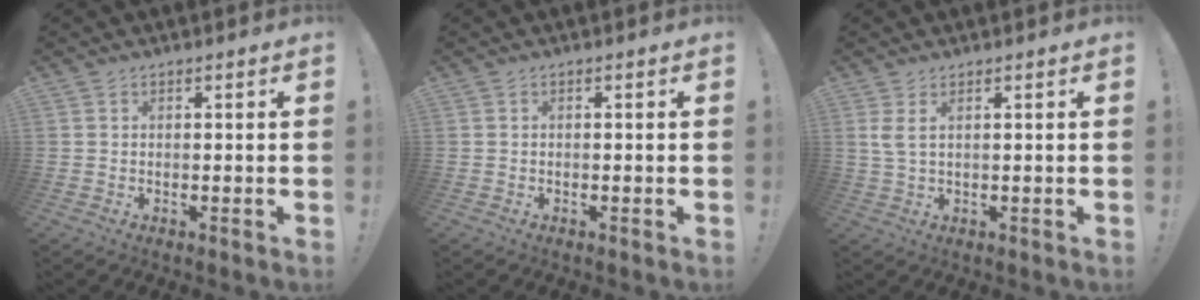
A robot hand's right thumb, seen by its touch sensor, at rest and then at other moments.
{"total": 0.0}
{"total": 3.2, "force": [1.4, 0.8, 2.8], "torque": [-0.053, -0.001, 0.024]}